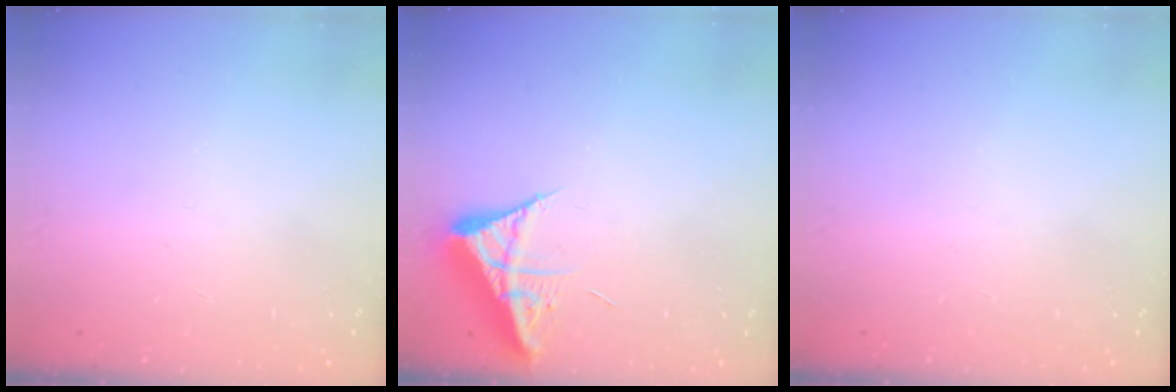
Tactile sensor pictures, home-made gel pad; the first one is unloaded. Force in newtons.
{"total": 9.2, "press": 9.2, "slide": 0.8}
{"total": 0.0}